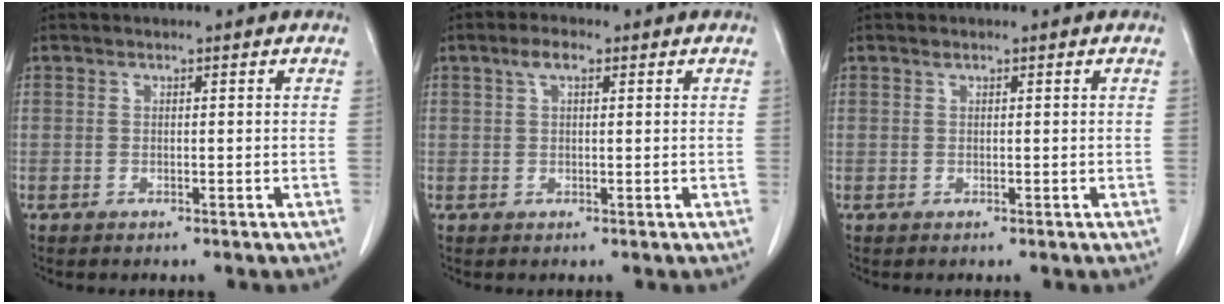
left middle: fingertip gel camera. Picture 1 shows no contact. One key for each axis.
{"total": 2.6, "fx": 1.3, "fy": 1.0, "fz": 2.0, "tx": -0.044, "ty": 0.012, "tz": 0.026}
{"total": 0.0}